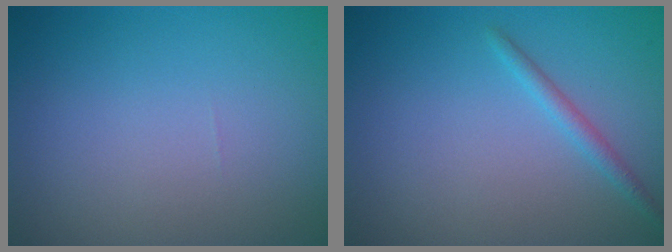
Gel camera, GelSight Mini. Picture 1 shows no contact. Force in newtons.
{"total": 1.3, "press": 1.3, "slide": 0.0}